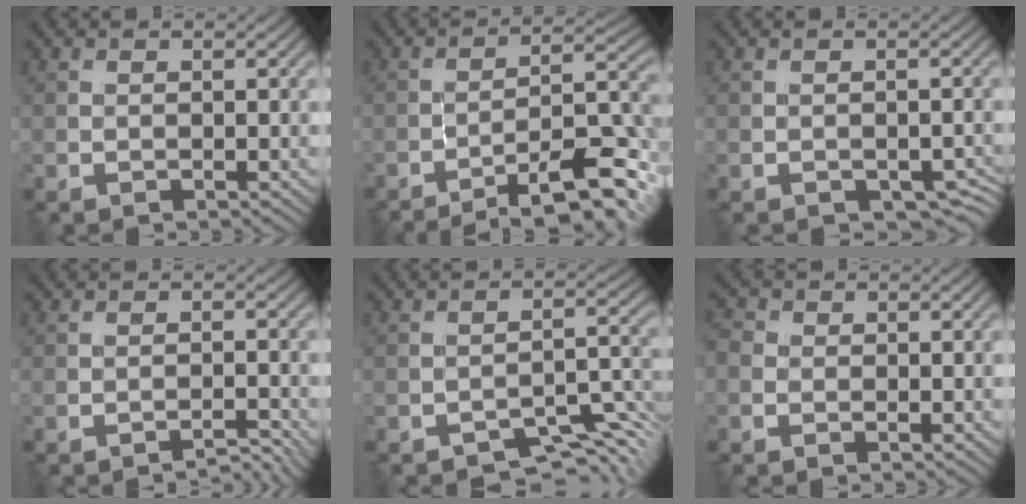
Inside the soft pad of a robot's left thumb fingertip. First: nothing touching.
{"total": 13.0, "force": [-9.1, 2.6, 8.9], "torque": [-0.142, 0.016, -0.135]}
{"total": 2.9, "force": [-1.4, 1.6, 1.9], "torque": [-0.025, -0.006, -0.009]}
{"total": 2.1, "force": [-1.9, 0.1, 0.9], "torque": [-0.005, 0.008, -0.036]}
{"total": 5.3, "force": [-4.6, 0.9, 2.5], "torque": [-0.031, 0.004, -0.065]}
{"total": 1.7, "force": [-0.5, 1.4, 0.8], "torque": [-0.019, 0.002, -0.020]}